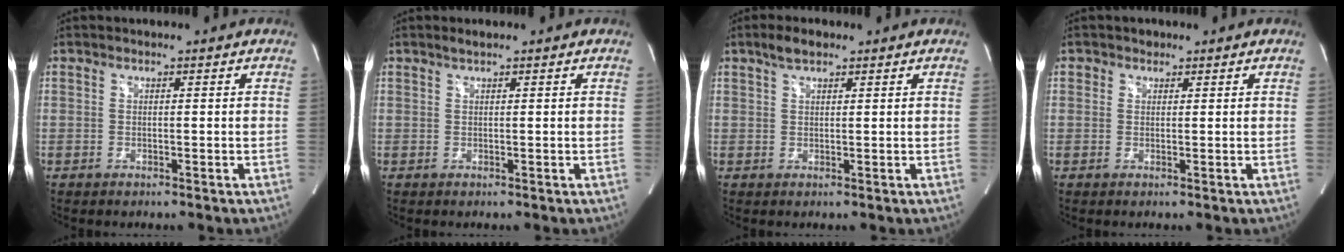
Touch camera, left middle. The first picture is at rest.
{"total": 0.9, "force": [0.7, 0.0, 0.5], "torque": [-0.012, 0.003, 0.016]}
{"total": 2.8, "force": [2.0, 1.0, 1.7], "torque": [-0.038, 0.010, 0.038]}
{"total": 1.1, "force": [0.6, 0.9, 0.0], "torque": [0.006, -0.001, 0.006]}